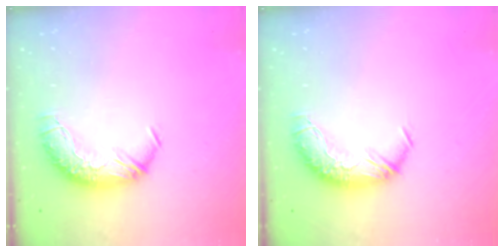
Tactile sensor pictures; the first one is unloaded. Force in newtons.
{"total": 0.0}